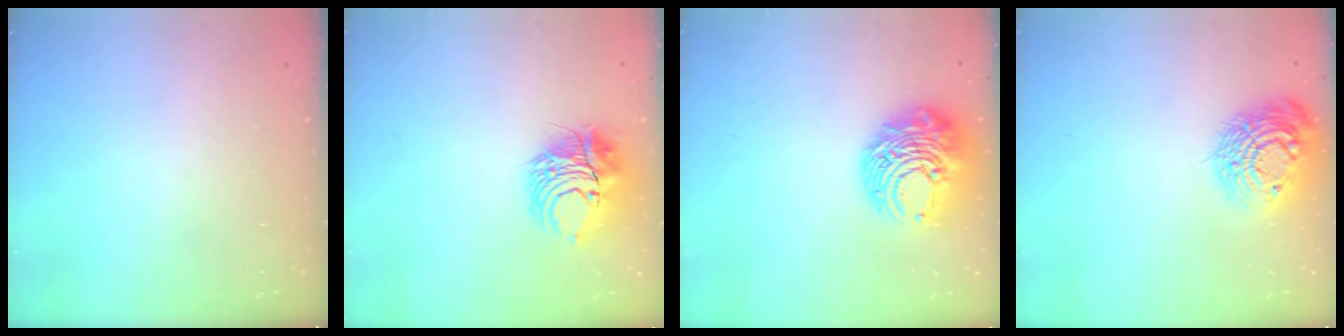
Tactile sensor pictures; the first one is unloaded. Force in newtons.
{"total": 10.8, "press": 10.8, "slide": 0.3}
{"total": 12.3, "press": 12.3, "slide": 1.3}
{"total": 15.8, "press": 15.7, "slide": 1.5}